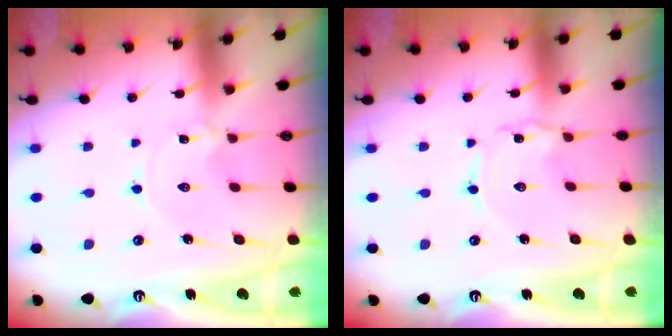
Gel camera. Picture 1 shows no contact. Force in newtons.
{"total": 1.3, "press": 1.3, "slide": 0.1}